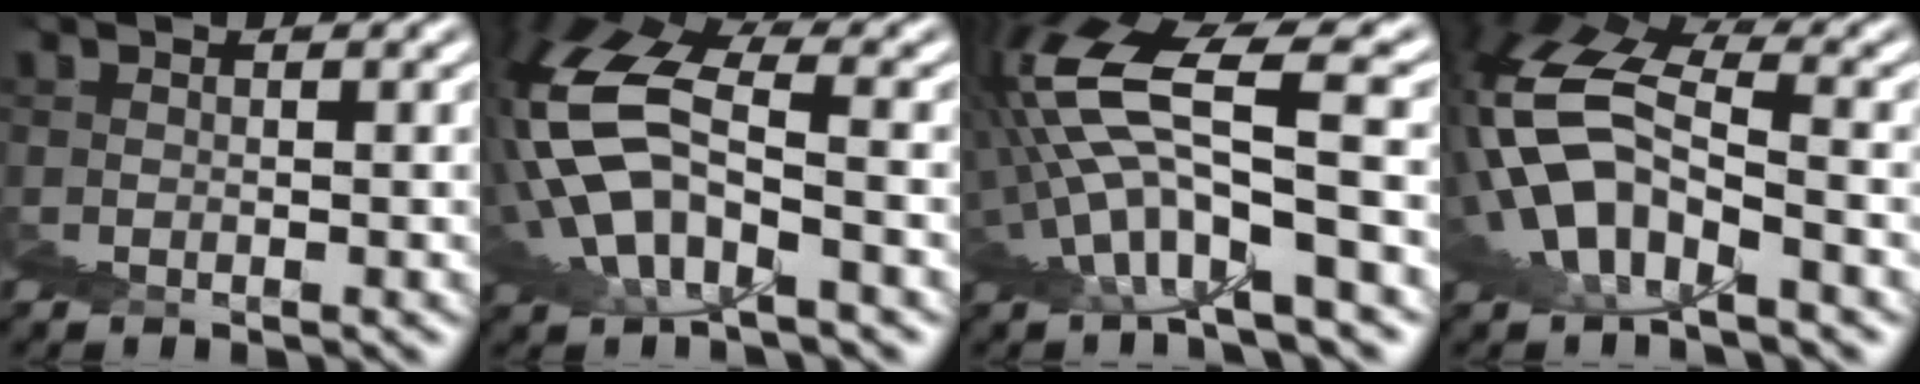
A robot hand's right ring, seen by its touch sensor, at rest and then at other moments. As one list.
[{"total": 10.0, "force": [3.1, 6.7, 6.8], "torque": [-0.144, 0.012, 0.038]}, {"total": 7.6, "force": [3.3, 1.5, 6.6], "torque": [-0.134, 0.023, 0.055]}, {"total": 13.1, "force": [3.7, 9.6, 8.1], "torque": [-0.163, 0.021, 0.037]}]